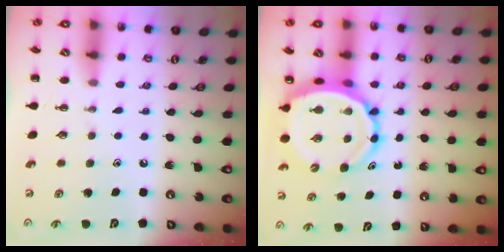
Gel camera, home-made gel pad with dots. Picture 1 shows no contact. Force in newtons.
{"total": 10.8, "press": 10.2, "slide": 3.4}